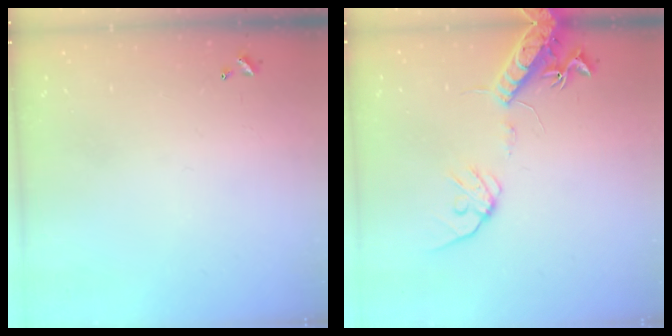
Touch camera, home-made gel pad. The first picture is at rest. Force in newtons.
{"total": 16.4, "press": 16.1, "slide": 3.0}